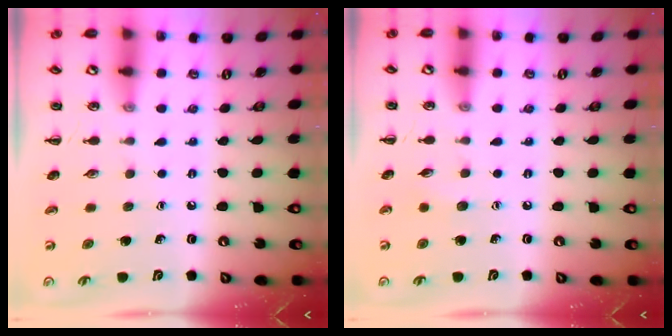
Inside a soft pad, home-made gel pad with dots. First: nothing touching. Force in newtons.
{"total": 3.8, "press": 3.7, "slide": 0.9}